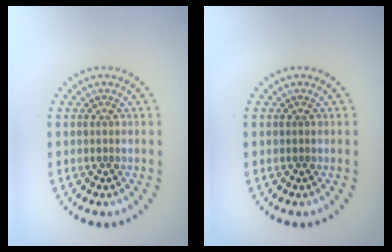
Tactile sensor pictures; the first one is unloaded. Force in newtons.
{"total": 0.0}